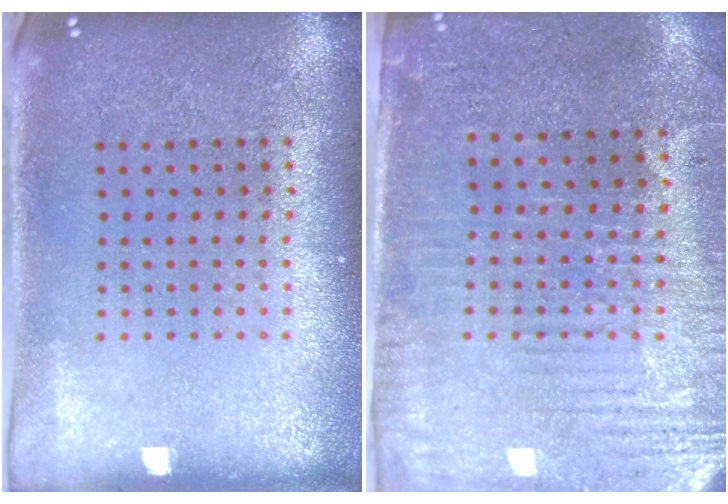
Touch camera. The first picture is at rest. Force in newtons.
{"total": 3.2, "press": 2.9, "slide": 1.4}